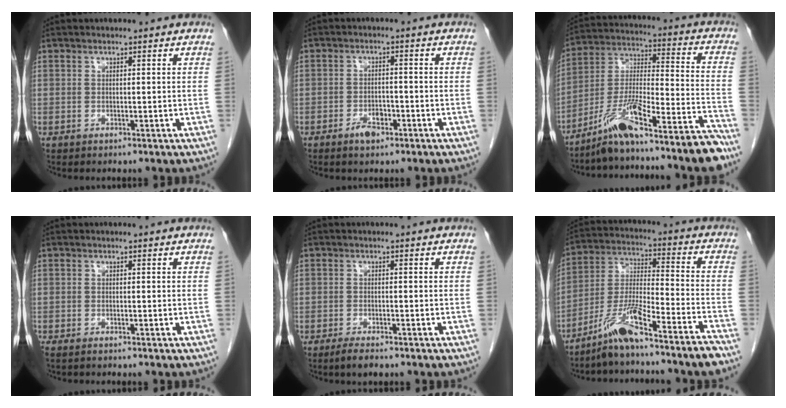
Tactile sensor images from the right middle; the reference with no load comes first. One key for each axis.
{"total": 3.0, "fx": -1.9, "fy": 1.6, "fz": 1.8, "tx": -0.030, "ty": 0.004, "tz": -0.028}
{"total": 16.3, "fx": -13.3, "fy": -0.6, "fz": 9.3, "tx": -0.156, "ty": 0.020, "tz": -0.226}
{"total": 1.6, "fx": -1.4, "fy": 0.4, "fz": 0.6, "tx": -0.013, "ty": -0.005, "tz": -0.021}
{"total": 2.4, "fx": -1.9, "fy": 0.5, "fz": 1.4, "tx": -0.033, "ty": -0.005, "tz": -0.031}
{"total": 11.1, "fx": -8.5, "fy": -0.9, "fz": 7.1, "tx": -0.140, "ty": -0.005, "tz": -0.156}